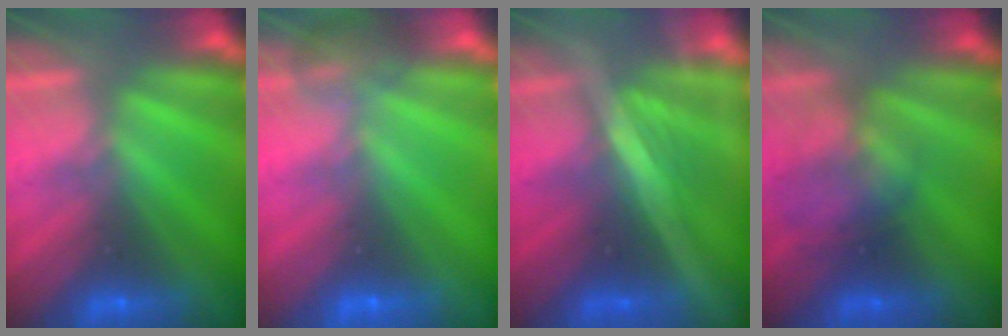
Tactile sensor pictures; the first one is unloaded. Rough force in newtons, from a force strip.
{"total": 4.5}
{"total": 1.2}
{"total": 2.3}